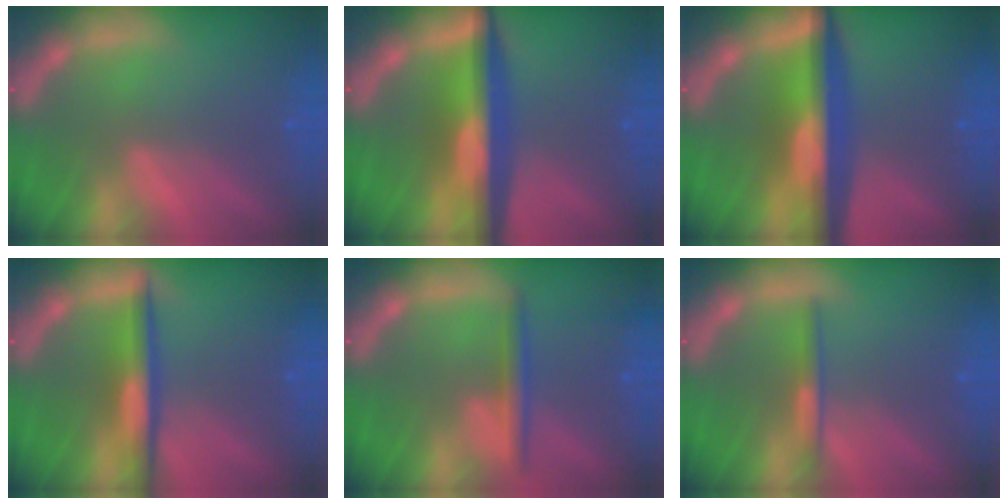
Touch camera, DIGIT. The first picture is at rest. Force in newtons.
{"total": 8.5}
{"total": 9.6}
{"total": 4.5}
{"total": 2.4}
{"total": 2.0}